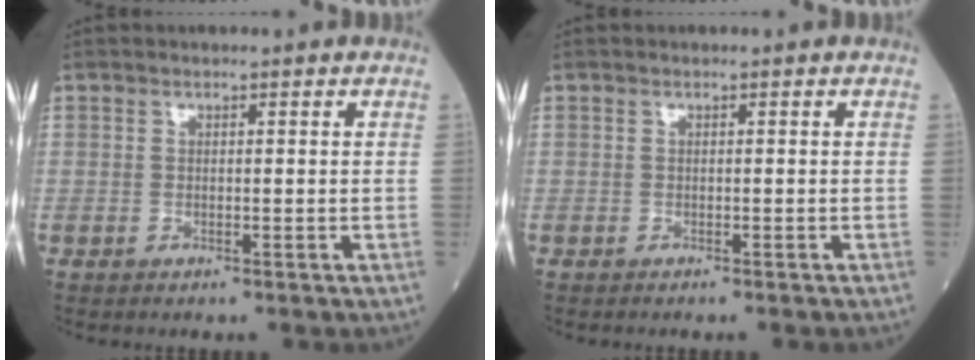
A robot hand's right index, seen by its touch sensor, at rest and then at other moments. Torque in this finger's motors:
{"motor_torque": [-0.15, -0.19, 0.08, 0.02]}